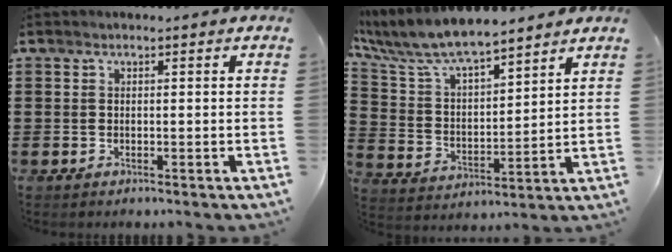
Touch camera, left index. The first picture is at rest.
{"total": 8.1, "force": [7.2, 1.8, 3.1], "torque": [-0.095, -0.038, 0.125]}